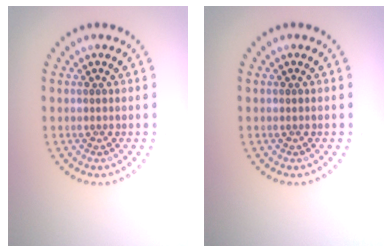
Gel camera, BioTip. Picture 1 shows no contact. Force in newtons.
{"total": 0.0}